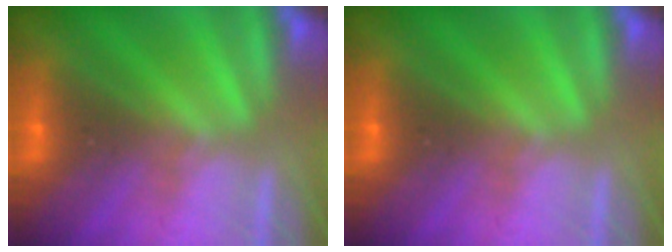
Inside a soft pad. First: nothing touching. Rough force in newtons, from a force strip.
{"total": 0.0}